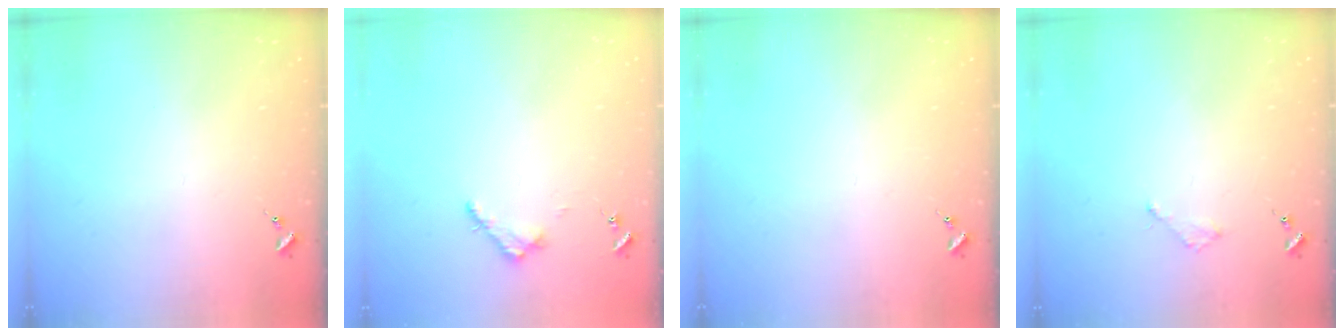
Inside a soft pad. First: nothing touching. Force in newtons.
{"total": 3.2, "press": 3.2, "slide": 0.4}
{"total": 0.0}
{"total": 2.0, "press": 2.0, "slide": 0.3}